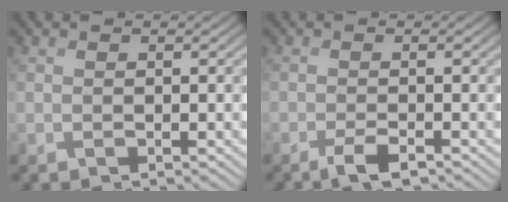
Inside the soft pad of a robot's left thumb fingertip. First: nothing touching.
{"total": 2.7, "force": [-2.0, 1.0, 1.6], "torque": [-0.023, 0.003, -0.041]}